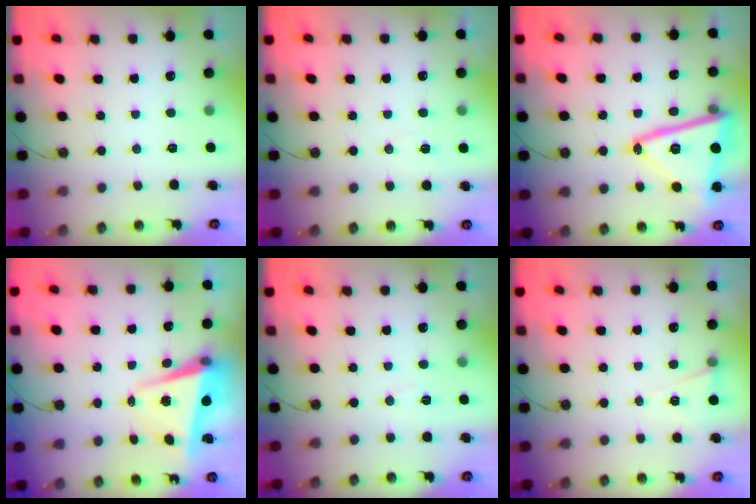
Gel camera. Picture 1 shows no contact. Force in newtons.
{"total": 5.8, "press": 5.1, "slide": 2.7}
{"total": 19.4, "press": 19.1, "slide": 3.2}
{"total": 5.8, "press": 5.7, "slide": 1.2}
{"total": 4.5, "press": 3.2, "slide": 3.1}
{"total": 5.3, "press": 3.2, "slide": 4.2}